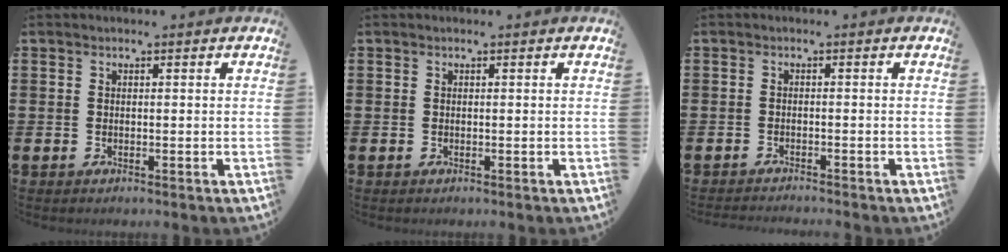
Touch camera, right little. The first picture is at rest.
{"total": 0.0}
{"total": 1.0, "force": [-1.0, -0.2, 0.0], "torque": [-0.001, -0.001, -0.020]}